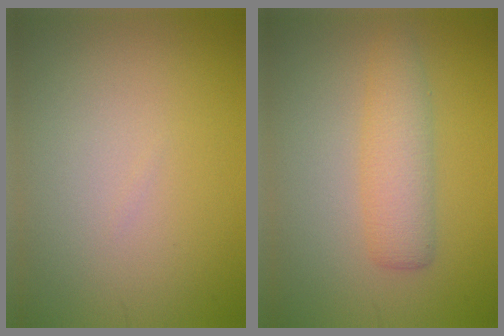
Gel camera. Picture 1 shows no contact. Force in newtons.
{"total": 3.4, "press": 3.4, "slide": 0.1}